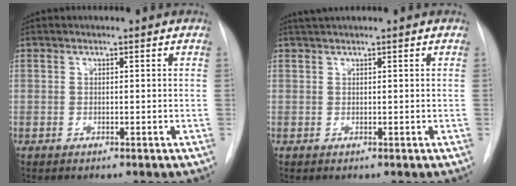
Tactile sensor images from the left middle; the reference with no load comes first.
{"total": 1.3, "force": [1.0, -0.3, 0.7], "torque": [-0.014, 0.011, 0.023]}